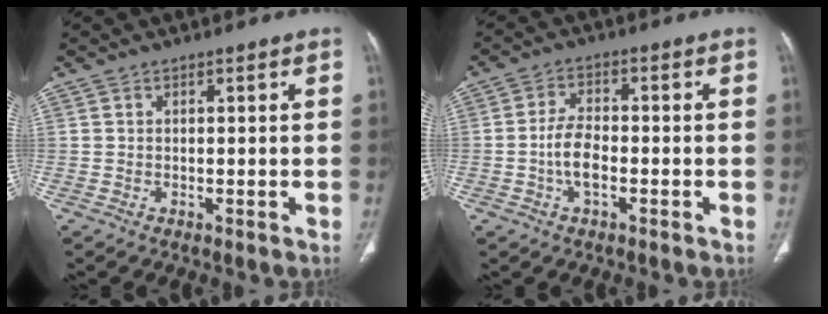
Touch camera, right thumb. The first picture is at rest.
{"total": 5.8, "force": [-1.6, 2.9, 4.7], "torque": [-0.090, 0.017, -0.032]}